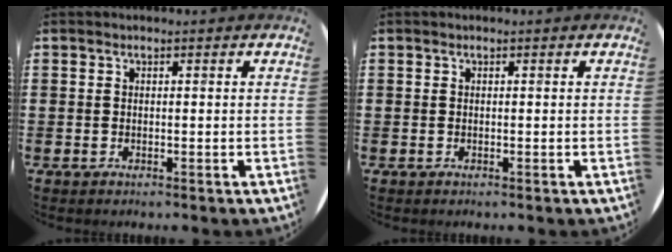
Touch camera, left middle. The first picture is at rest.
{"total": 0.0}